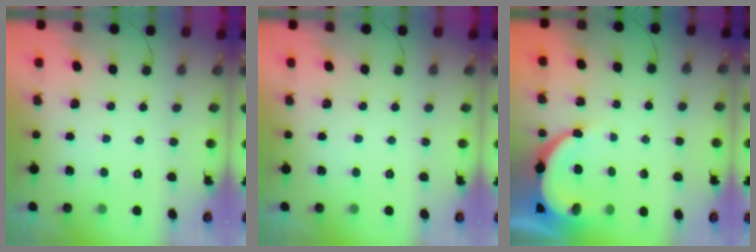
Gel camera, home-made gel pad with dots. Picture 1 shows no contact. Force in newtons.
{"total": 0.0}
{"total": 9.3, "press": 9.2, "slide": 1.4}